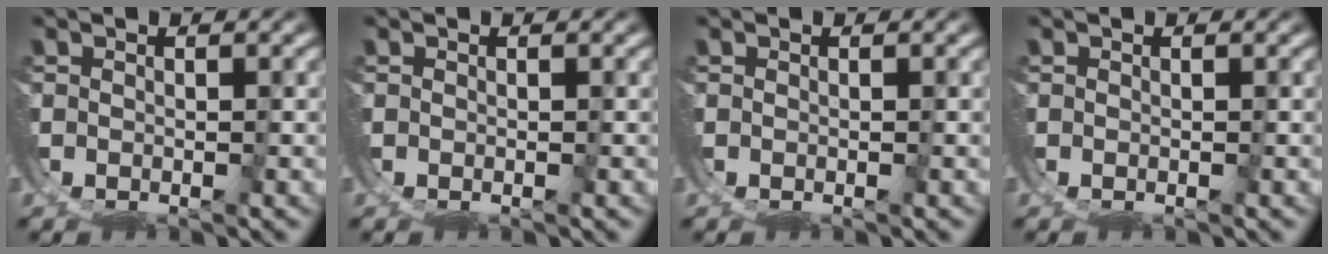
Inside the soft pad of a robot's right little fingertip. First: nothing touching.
{"total": 0.0}
{"total": 0.0}
{"total": 0.0}